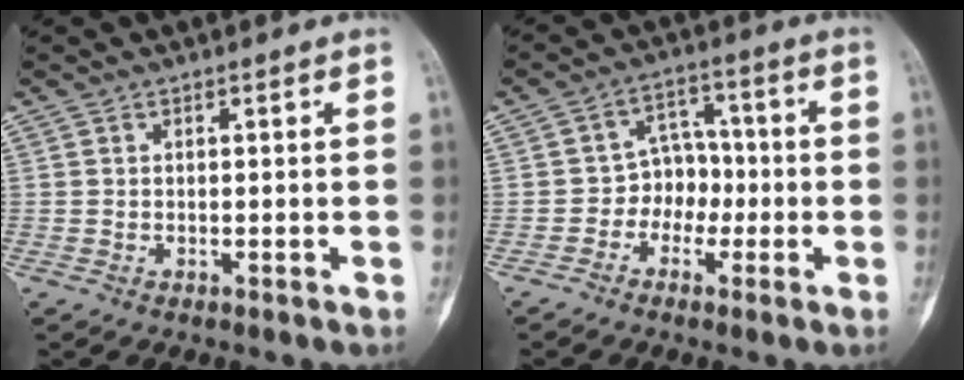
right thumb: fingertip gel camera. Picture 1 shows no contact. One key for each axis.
{"total": 6.3, "fx": -1.9, "fy": 5.3, "fz": 2.9, "tx": -0.001, "ty": 0.027, "tz": -0.046}